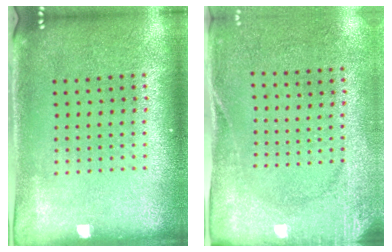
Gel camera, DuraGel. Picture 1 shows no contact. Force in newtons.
{"total": 2.7, "press": 2.1, "slide": 1.7}